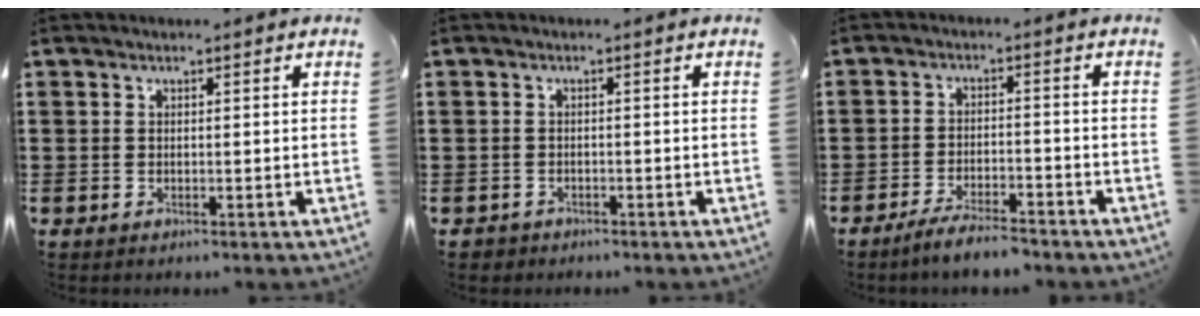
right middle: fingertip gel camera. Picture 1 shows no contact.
{"total": 1.0, "force": [-0.9, 0.4, 0.0], "torque": [-0.004, 0.001, -0.020]}
{"total": 5.1, "force": [-4.7, 0.4, 1.9], "torque": [-0.039, -0.002, -0.092]}